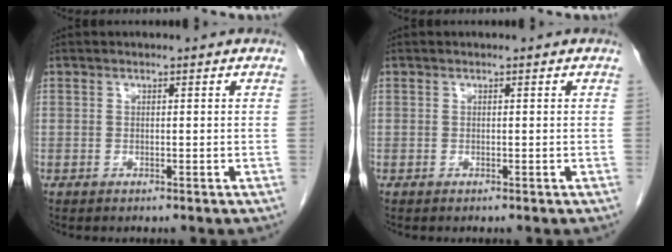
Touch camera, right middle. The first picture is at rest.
{"total": 0.0}